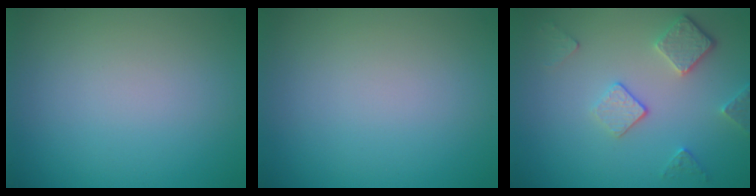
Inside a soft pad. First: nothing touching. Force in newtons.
{"total": 0.0}
{"total": 3.5, "press": 2.9, "slide": 2.0}